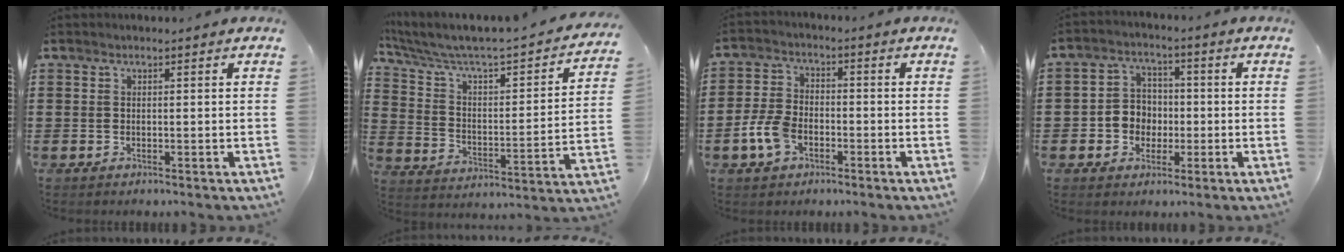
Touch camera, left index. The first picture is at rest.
{"total": 4.0, "force": [3.0, 1.2, 2.3], "torque": [-0.065, -0.038, 0.040]}
{"total": 6.1, "force": [-2.4, 3.6, 4.2], "torque": [-0.107, 0.001, -0.051]}
{"total": 5.2, "force": [-1.1, 4.9, 1.4], "torque": [-0.043, 0.018, -0.022]}